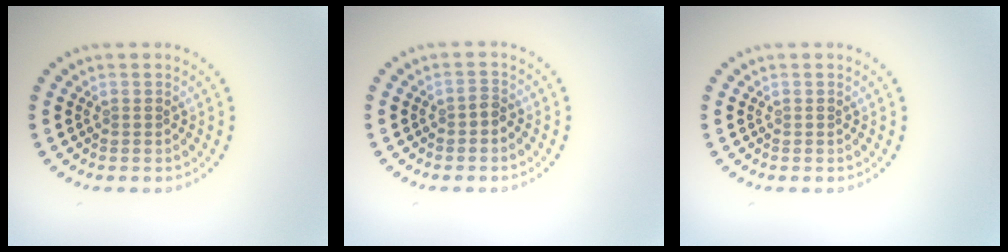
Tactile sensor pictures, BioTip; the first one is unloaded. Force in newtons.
{"total": 0.9, "press": 0.7, "slide": 0.5}
{"total": 0.0}